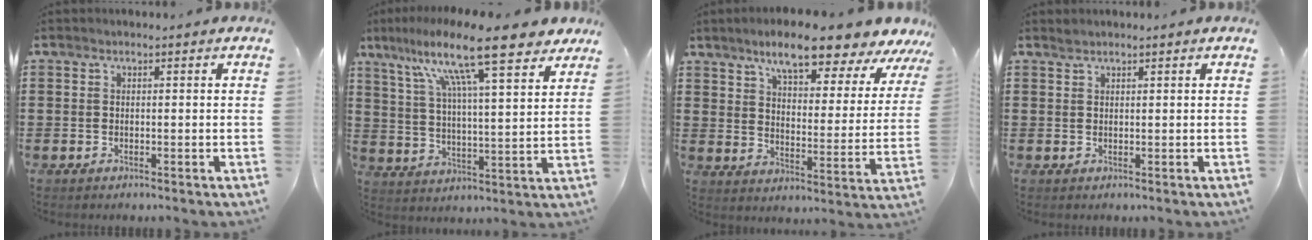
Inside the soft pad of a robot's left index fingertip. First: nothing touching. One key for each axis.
{"total": 14.9, "fx": 10.9, "fy": 2.2, "fz": 10.0, "tx": -0.192, "ty": -0.049, "tz": 0.174}
{"total": 9.7, "fx": 8.3, "fy": 1.4, "fz": 4.8, "tx": -0.099, "ty": -0.038, "tz": 0.140}
{"total": 0.7, "fx": 0.6, "fy": 0.2, "fz": 0.1, "tx": -0.005, "ty": -0.001, "tz": 0.013}